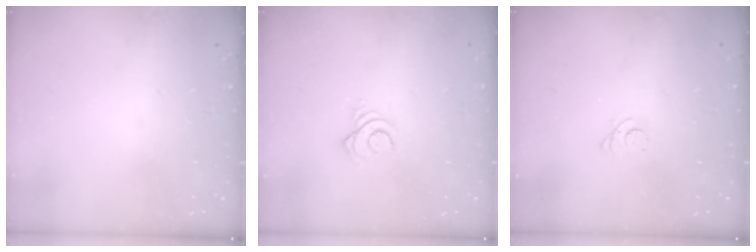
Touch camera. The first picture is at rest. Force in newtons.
{"total": 3.6, "press": 3.6, "slide": 0.0}
{"total": 2.3, "press": 2.3, "slide": 0.3}